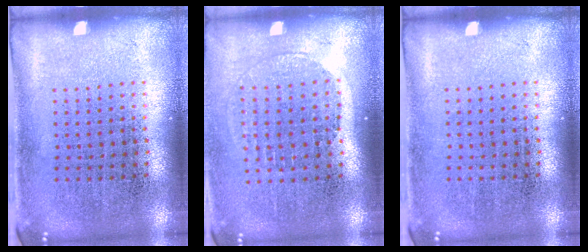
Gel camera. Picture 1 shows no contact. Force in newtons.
{"total": 1.5, "press": 1.3, "slide": 0.7}
{"total": 0.0}